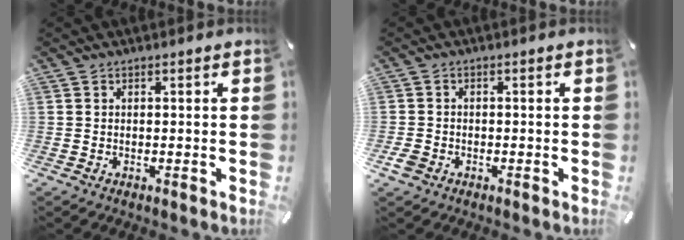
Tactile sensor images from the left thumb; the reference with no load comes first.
{"total": 2.2, "force": [-1.1, 1.6, 0.9], "torque": [-0.021, 0.002, -0.022]}